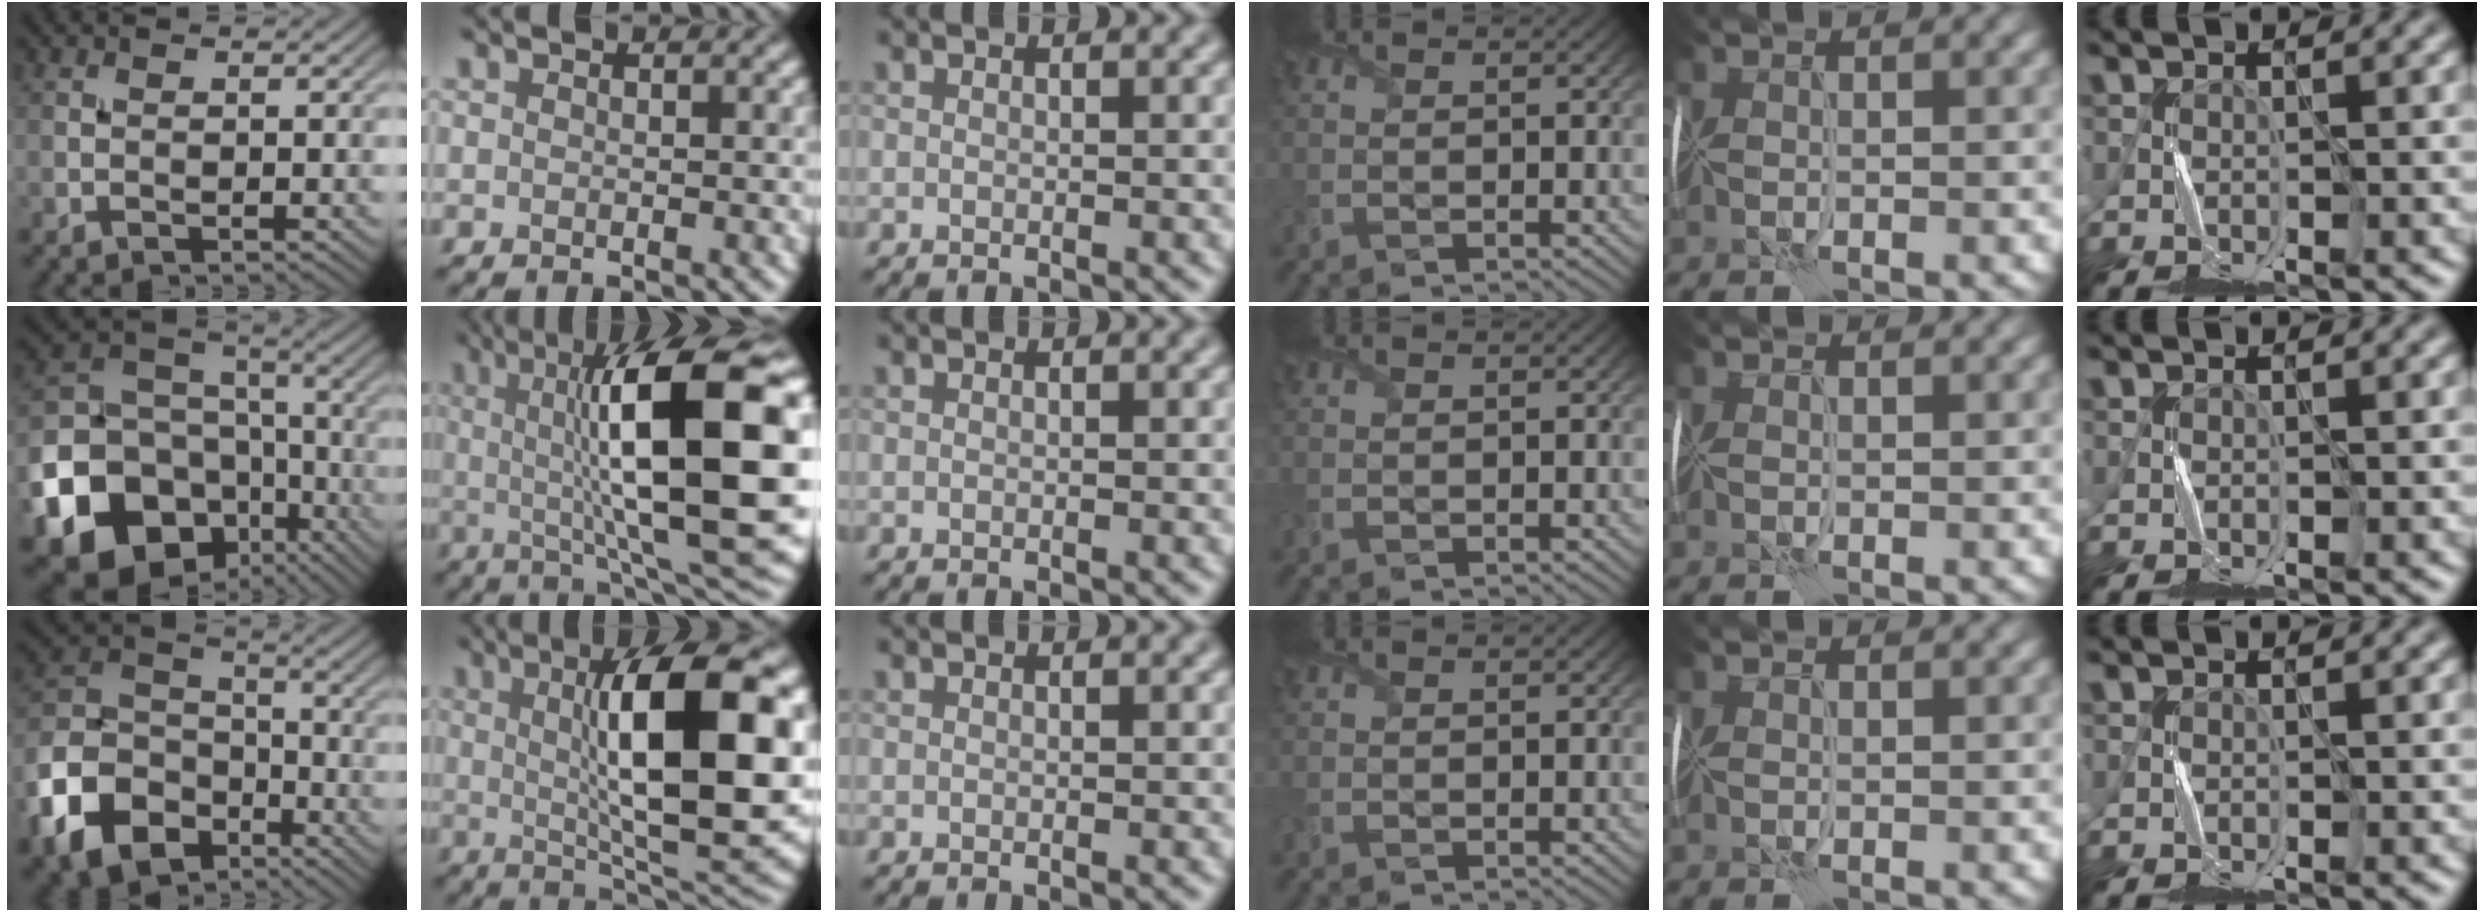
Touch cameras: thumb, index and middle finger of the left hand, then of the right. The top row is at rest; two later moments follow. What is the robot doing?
{"motion": "fold", "object": "handkerchief"}